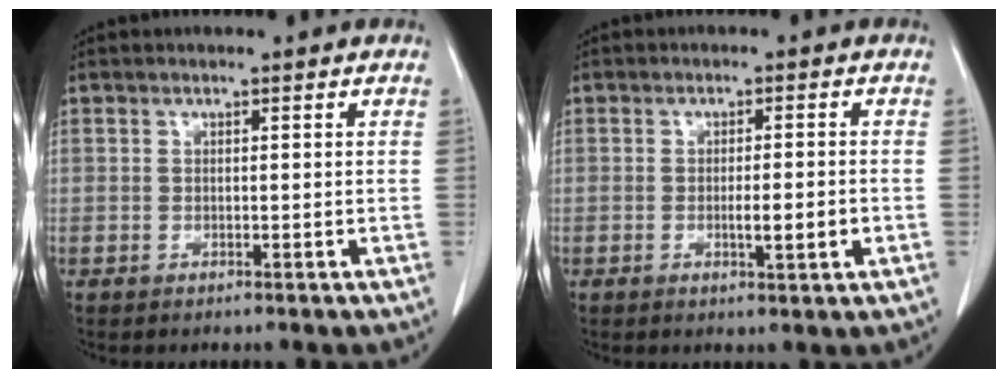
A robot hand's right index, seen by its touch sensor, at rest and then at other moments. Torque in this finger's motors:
{"motor_torque": [0.62, -0.32, 0.22, 0.03]}